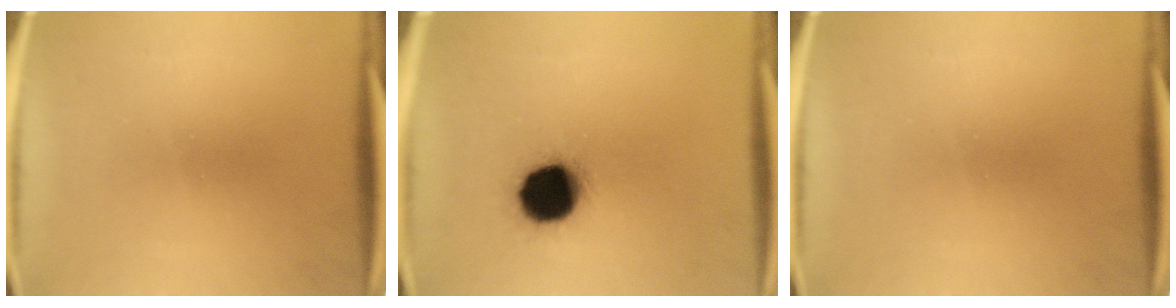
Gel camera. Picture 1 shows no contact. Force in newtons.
{"total": 15.6}
{"total": 0.0}